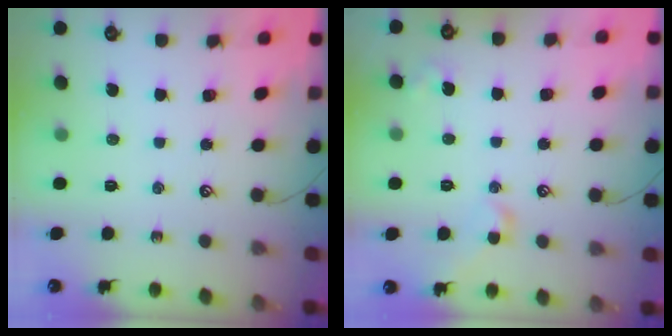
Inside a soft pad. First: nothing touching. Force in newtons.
{"total": 5.3, "press": 5.2, "slide": 0.8}